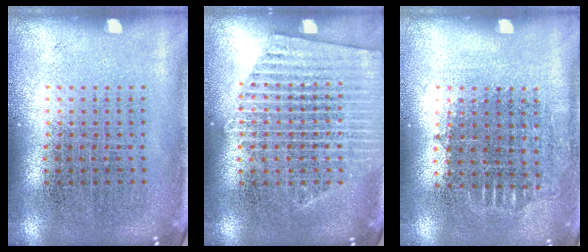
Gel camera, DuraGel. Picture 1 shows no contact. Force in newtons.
{"total": 1.8, "press": 1.7, "slide": 0.3}
{"total": 0.7, "press": 0.7, "slide": 0.2}